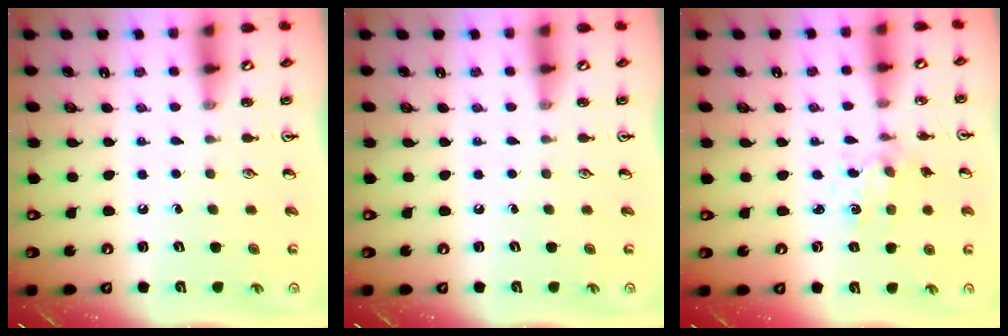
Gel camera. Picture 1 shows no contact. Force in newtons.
{"total": 0.0}
{"total": 1.4, "press": 1.4, "slide": 0.3}